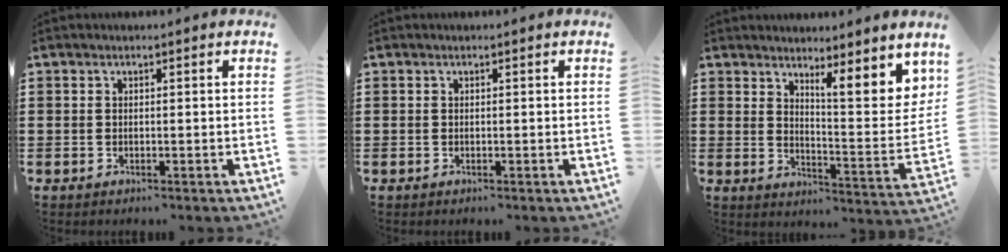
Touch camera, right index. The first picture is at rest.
{"total": 0.0}
{"total": 6.9, "force": [5.2, 1.2, 4.3], "torque": [-0.075, -0.031, 0.086]}